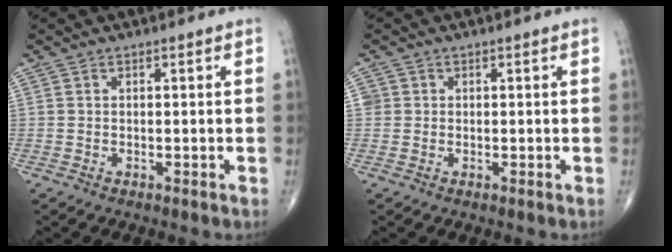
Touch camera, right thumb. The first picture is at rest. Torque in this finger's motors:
{"motor_torque": [-0.17, 0.01, 0.24, 0.19, -0.02]}